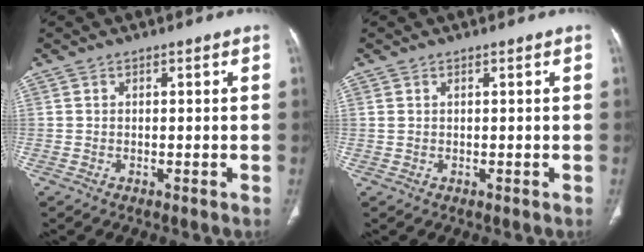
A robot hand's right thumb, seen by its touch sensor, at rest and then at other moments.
{"total": 0.6, "force": [0.3, 0.3, 0.4], "torque": [-0.012, 0.010, 0.010]}